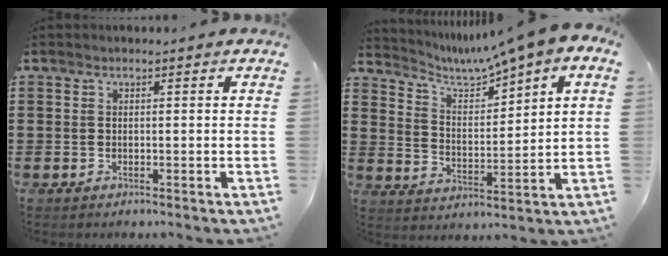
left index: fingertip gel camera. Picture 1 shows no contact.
{"total": 5.0, "force": [4.6, 0.2, 1.9], "torque": [-0.063, -0.032, 0.069]}